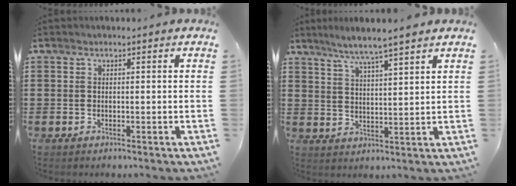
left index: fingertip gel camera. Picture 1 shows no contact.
{"total": 5.4, "force": [4.6, -0.6, 2.8], "torque": [-0.069, -0.017, 0.078]}